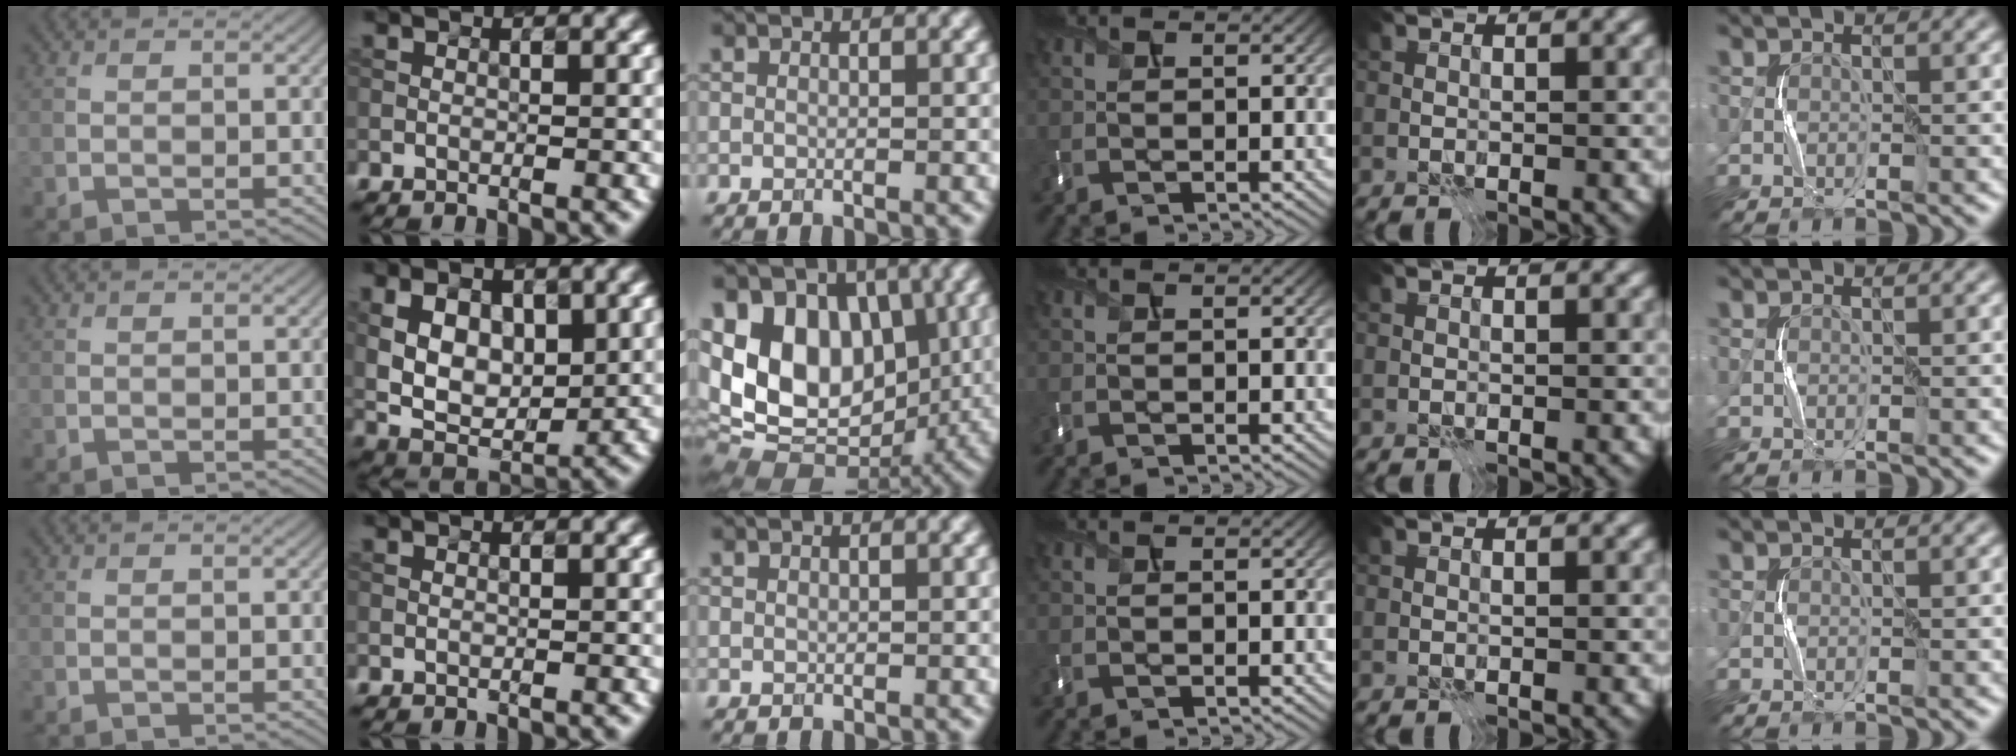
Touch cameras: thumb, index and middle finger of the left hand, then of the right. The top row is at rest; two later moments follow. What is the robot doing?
{"motion": "press", "object": "memory foam"}